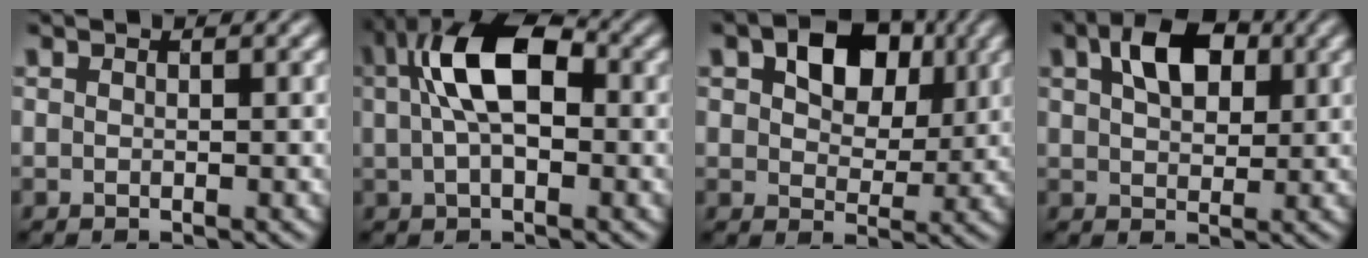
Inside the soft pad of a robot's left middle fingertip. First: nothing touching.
{"total": 7.7, "force": [1.5, 3.9, 6.5], "torque": [-0.126, 0.019, 0.021]}
{"total": 6.1, "force": [2.1, 4.1, 4.0], "torque": [-0.078, 0.000, 0.024]}
{"total": 4.8, "force": [1.8, 2.9, 3.3], "torque": [-0.066, 0.007, 0.032]}